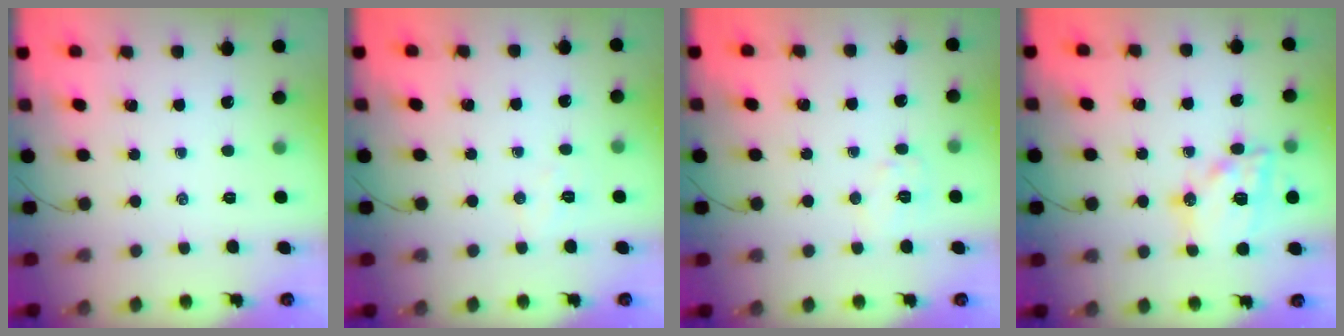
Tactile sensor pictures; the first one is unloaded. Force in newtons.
{"total": 4.5, "press": 4.4, "slide": 1.0}
{"total": 4.8, "press": 4.8, "slide": 0.6}
{"total": 16.6, "press": 16.4, "slide": 2.7}